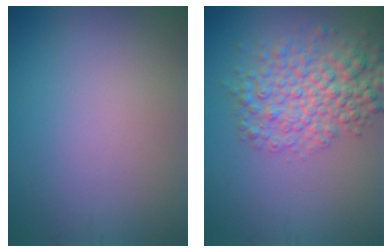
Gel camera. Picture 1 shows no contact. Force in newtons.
{"total": 5.5, "press": 5.5, "slide": 0.2}